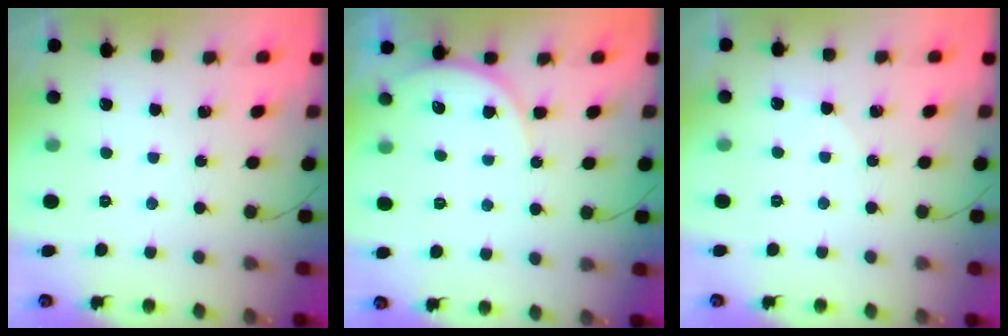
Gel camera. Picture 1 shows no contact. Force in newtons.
{"total": 7.0, "press": 7.0, "slide": 0.3}
{"total": 3.0, "press": 2.6, "slide": 1.5}